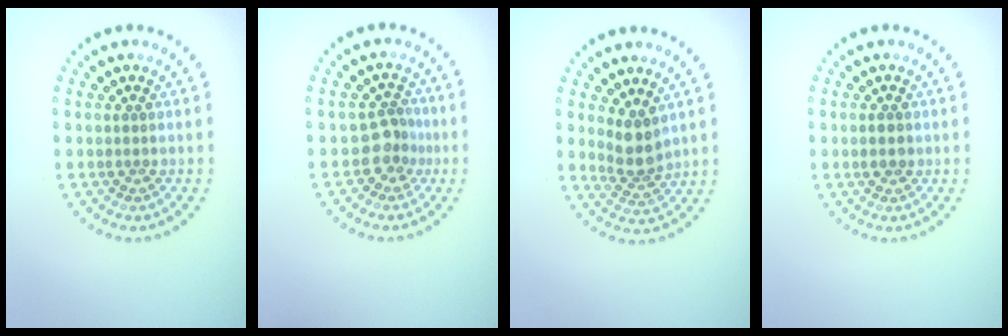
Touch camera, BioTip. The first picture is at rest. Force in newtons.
{"total": 2.4, "press": 1.7, "slide": 1.7}
{"total": 2.7, "press": 2.2, "slide": 1.6}
{"total": 1.2, "press": 1.2, "slide": 0.2}